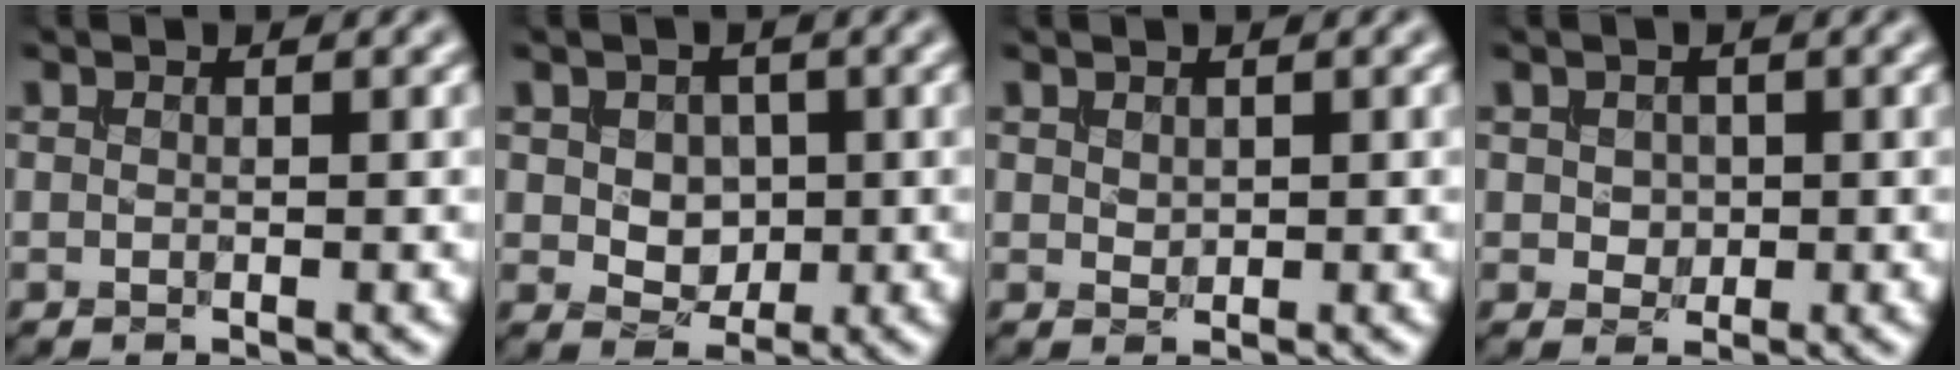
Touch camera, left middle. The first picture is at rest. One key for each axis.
{"total": 2.8, "fx": 0.1, "fy": 2.2, "fz": 1.7, "tx": -0.035, "ty": -0.001, "tz": -0.003}
{"total": 0.6, "fx": 0.3, "fy": 0.5, "fz": 0.3, "tx": -0.009, "ty": -0.002, "tz": 0.009}
{"total": 1.5, "fx": 0.2, "fy": 1.3, "fz": 0.7, "tx": -0.018, "ty": 0.002, "tz": 0.001}